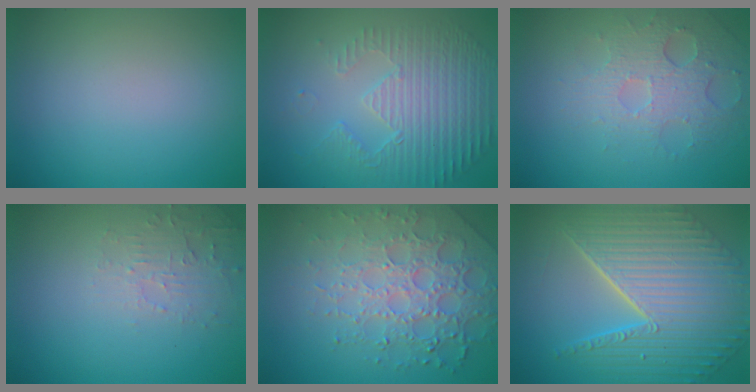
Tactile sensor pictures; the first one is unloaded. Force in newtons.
{"total": 5.2, "press": 3.6, "slide": 3.7}
{"total": 3.6, "press": 3.2, "slide": 1.5}
{"total": 2.4, "press": 2.3, "slide": 0.6}
{"total": 6.9, "press": 5.0, "slide": 4.7}
{"total": 10.8, "press": 7.2, "slide": 8.0}